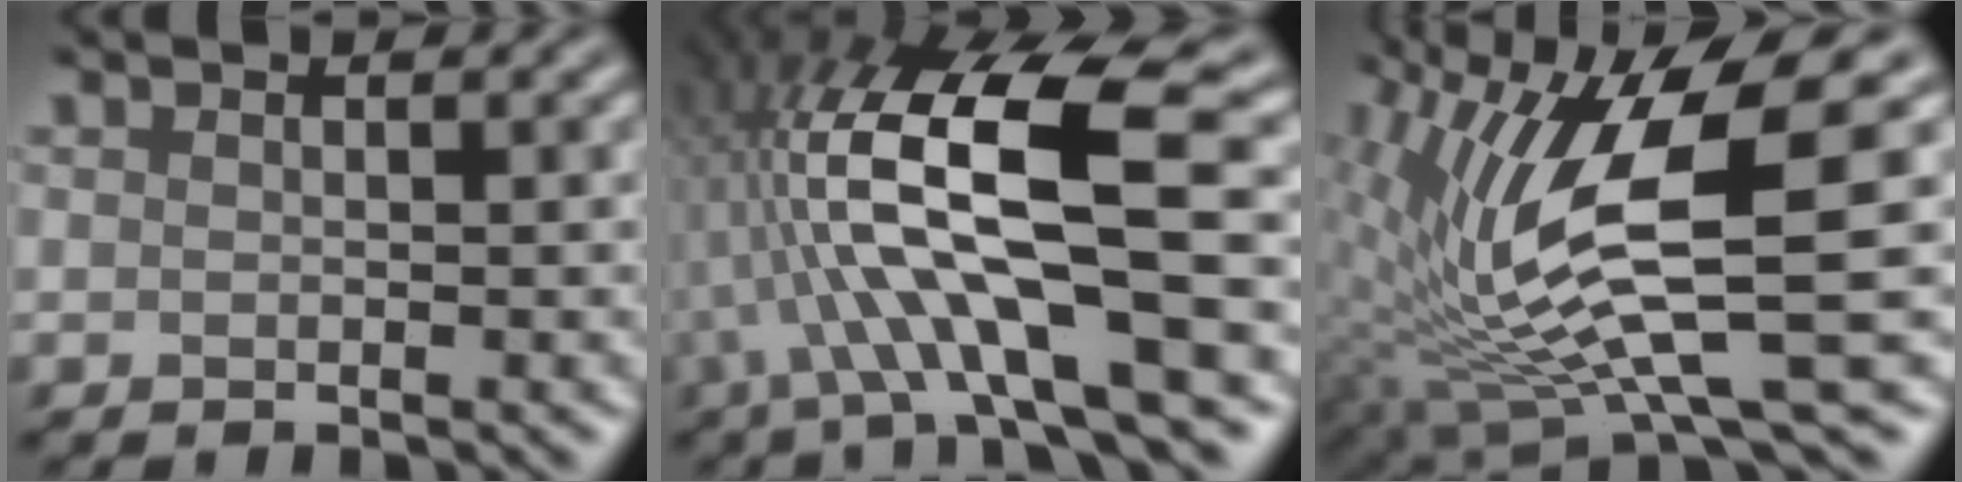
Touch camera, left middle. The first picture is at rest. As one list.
[{"total": 11.1, "force": [-3.1, 1.4, 10.5], "torque": [-0.227, -0.007, -0.016]}, {"total": 11.0, "force": [-0.6, 2.1, 10.8], "torque": [-0.256, -0.046, 0.047]}]